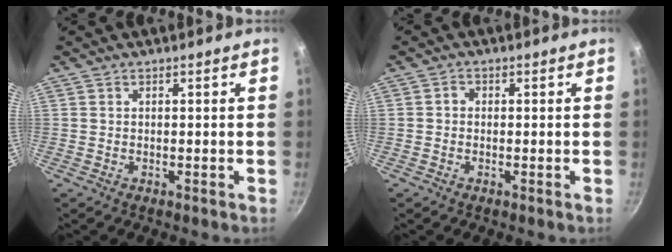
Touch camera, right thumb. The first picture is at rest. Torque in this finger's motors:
{"motor_torque": [-0.04, -0.11, 0.15, 0.01, 0.06]}